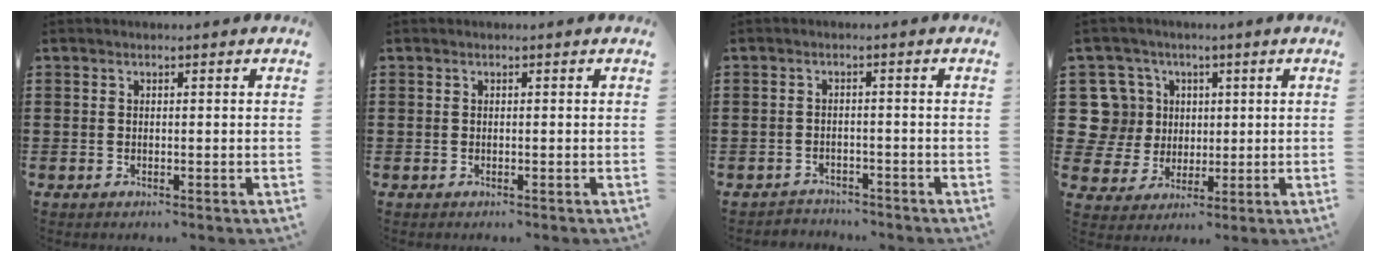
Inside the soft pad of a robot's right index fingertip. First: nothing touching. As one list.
[{"total": 0.0}, {"total": 2.1, "force": [-2.0, 0.6, -0.3], "torque": [-0.003, 0.003, -0.048]}, {"total": 9.9, "force": [2.1, 9.1, 3.0], "torque": [-0.119, 0.010, 0.043]}]